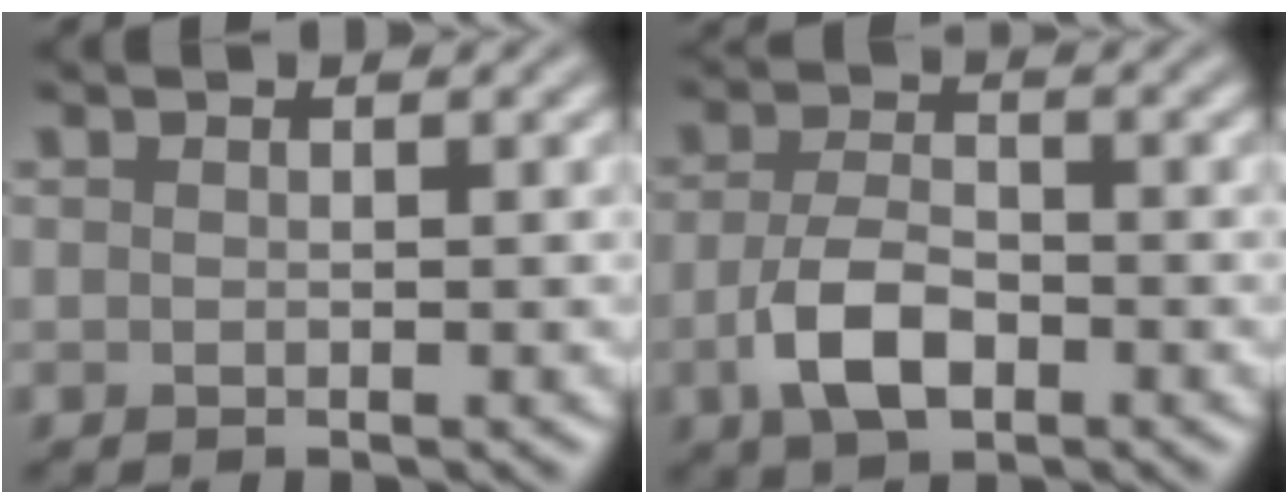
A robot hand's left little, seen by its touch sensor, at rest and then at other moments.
{"total": 4.3, "force": [-1.7, 2.2, 3.3], "torque": [-0.072, -0.003, -0.038]}